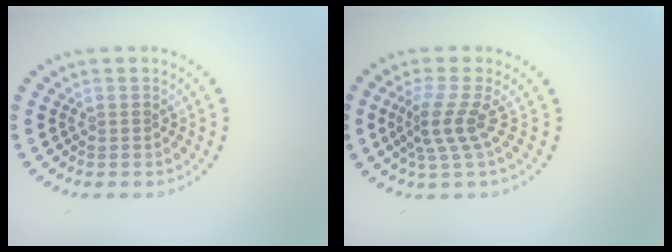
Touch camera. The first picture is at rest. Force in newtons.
{"total": 2.9, "press": 1.9, "slide": 2.2}